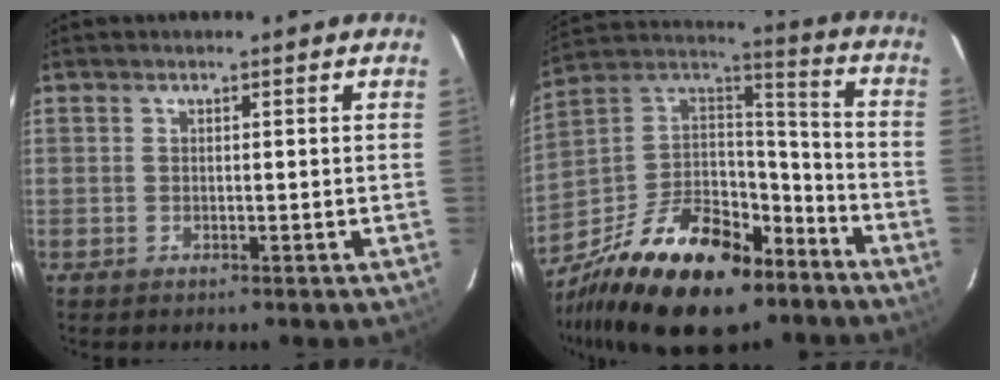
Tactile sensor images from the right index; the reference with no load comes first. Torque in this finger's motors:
{"motor_torque": [1.34, -0.80, 0.63, 0.13]}